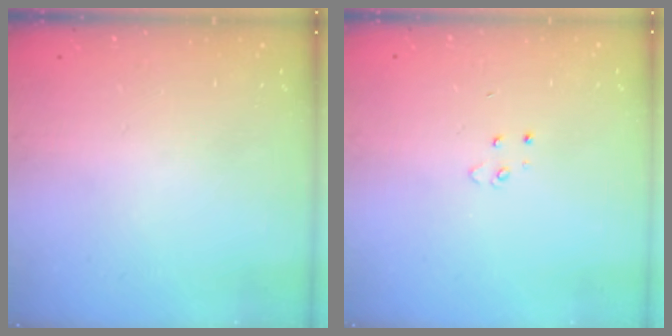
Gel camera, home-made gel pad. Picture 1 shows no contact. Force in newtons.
{"total": 3.5, "press": 3.4, "slide": 0.4}